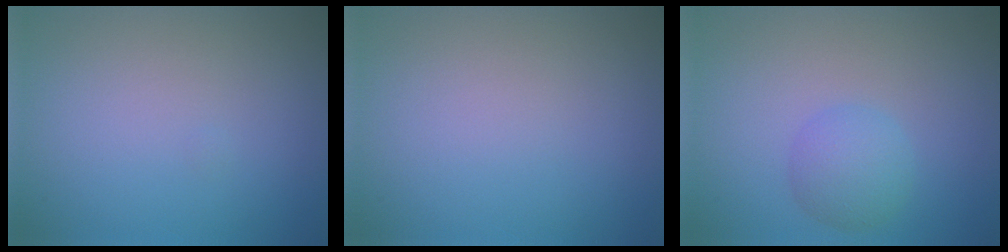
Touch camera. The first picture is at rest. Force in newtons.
{"total": 0.0}
{"total": 2.7, "press": 2.7, "slide": 0.1}